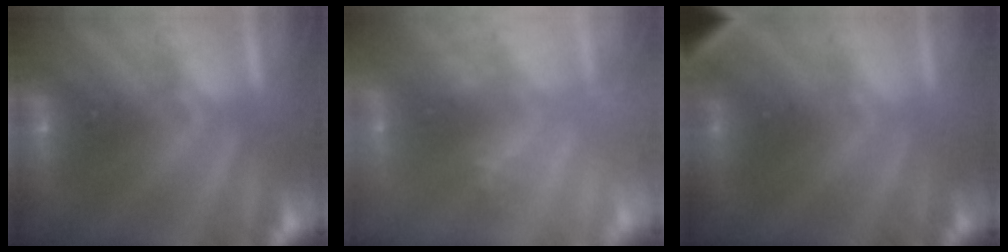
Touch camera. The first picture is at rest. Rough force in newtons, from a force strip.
{"total": 1.9}
{"total": 2.8}